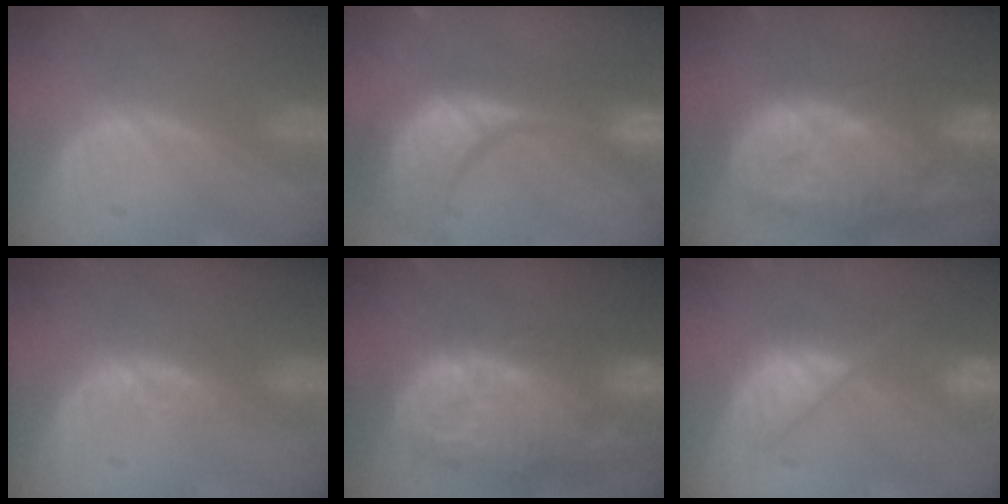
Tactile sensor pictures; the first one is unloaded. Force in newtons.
{"total": 15.5, "press": 12.2, "slide": 9.6}
{"total": 14.4, "press": 12.5, "slide": 7.0}
{"total": 2.9, "press": 2.3, "slide": 1.8}
{"total": 13.6, "press": 11.8, "slide": 6.7}
{"total": 7.7, "press": 7.5, "slide": 1.7}